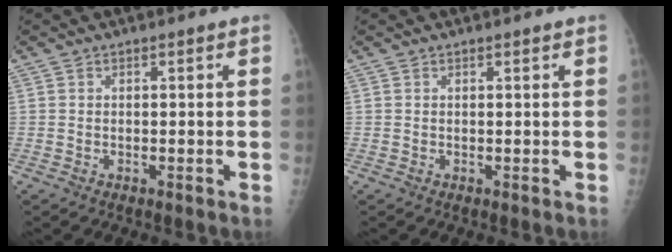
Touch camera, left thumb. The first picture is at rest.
{"total": 0.6, "force": [0.5, 0.0, 0.3], "torque": [-0.007, -0.001, 0.010]}